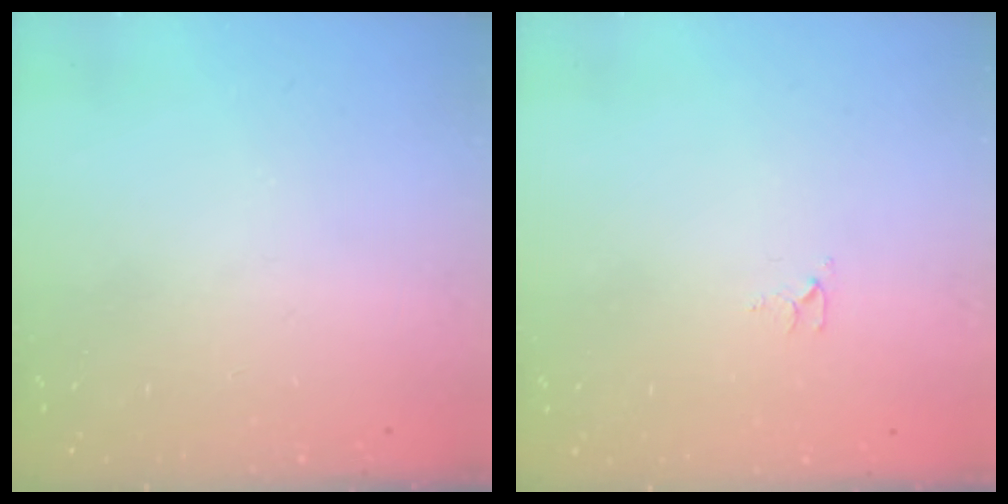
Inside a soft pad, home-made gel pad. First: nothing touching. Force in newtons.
{"total": 3.7, "press": 3.7, "slide": 0.4}